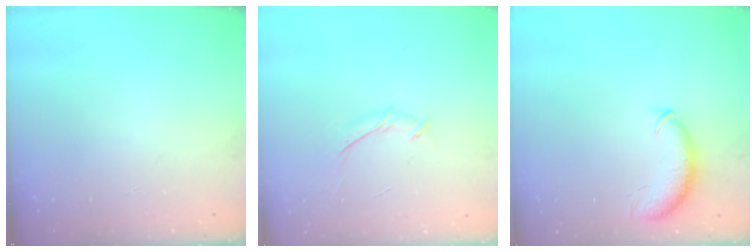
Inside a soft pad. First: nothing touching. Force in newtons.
{"total": 5.3, "press": 5.1, "slide": 1.0}
{"total": 8.7, "press": 8.6, "slide": 1.6}